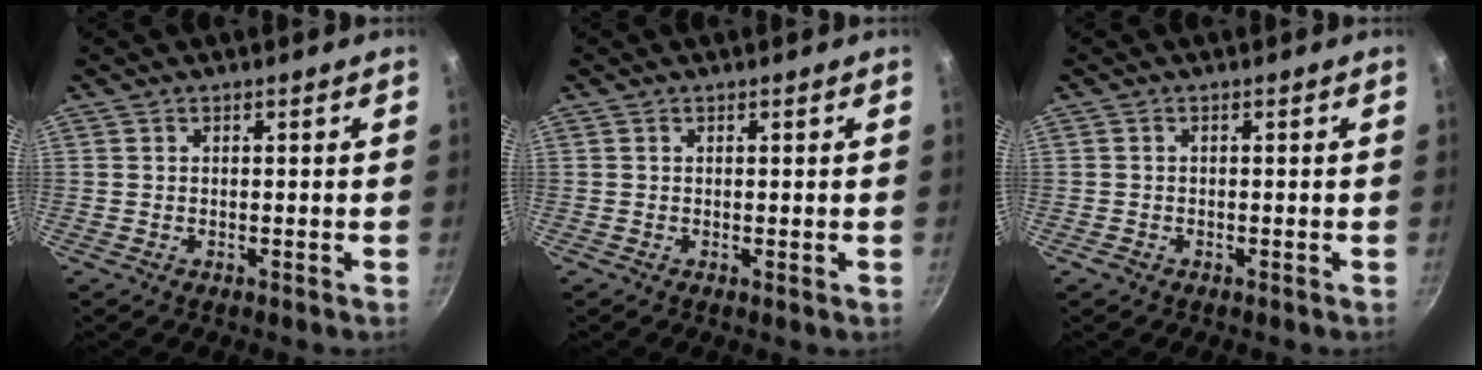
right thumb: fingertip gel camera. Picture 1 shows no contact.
{"total": 0.0}
{"total": 0.7, "force": [-0.5, 0.5, 0.1], "torque": [-0.004, 0.002, -0.008]}